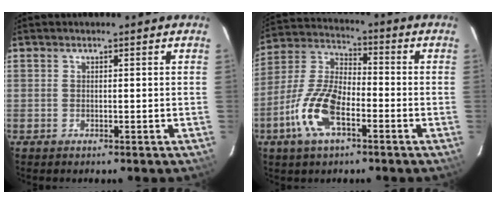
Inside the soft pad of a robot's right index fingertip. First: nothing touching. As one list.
[{"total": 13.2, "force": [-5.7, 5.7, 10.5], "torque": [-0.230, 0.000, -0.114]}]